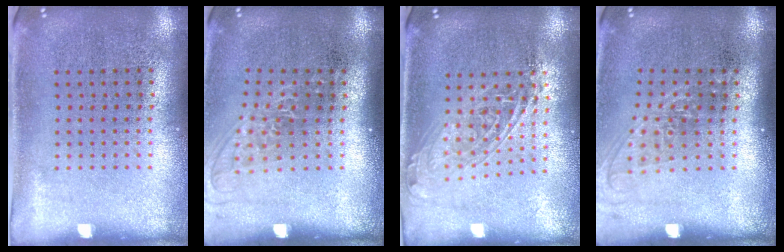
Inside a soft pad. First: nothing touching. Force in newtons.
{"total": 1.3, "press": 1.0, "slide": 0.7}
{"total": 1.5, "press": 1.3, "slide": 0.9}
{"total": 1.3, "press": 1.0, "slide": 0.8}